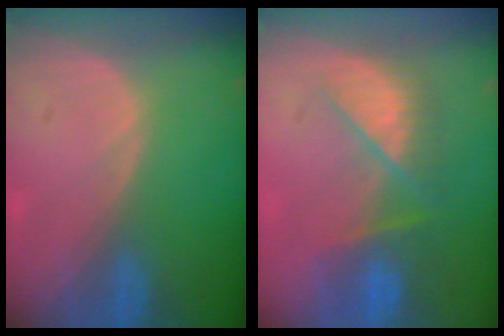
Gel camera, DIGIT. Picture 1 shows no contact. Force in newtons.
{"total": 7.3, "press": 7.1, "slide": 1.6}